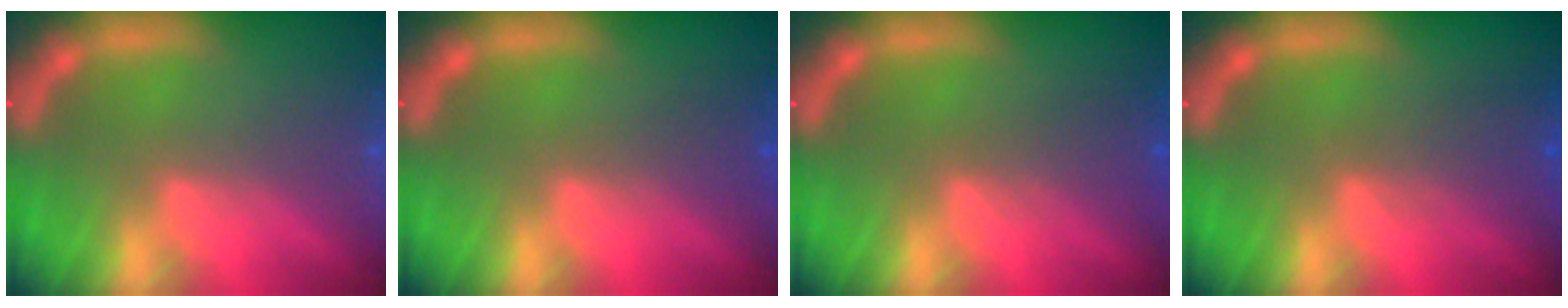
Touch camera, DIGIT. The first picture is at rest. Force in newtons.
{"total": 1.5}
{"total": 2.0}
{"total": 2.5}